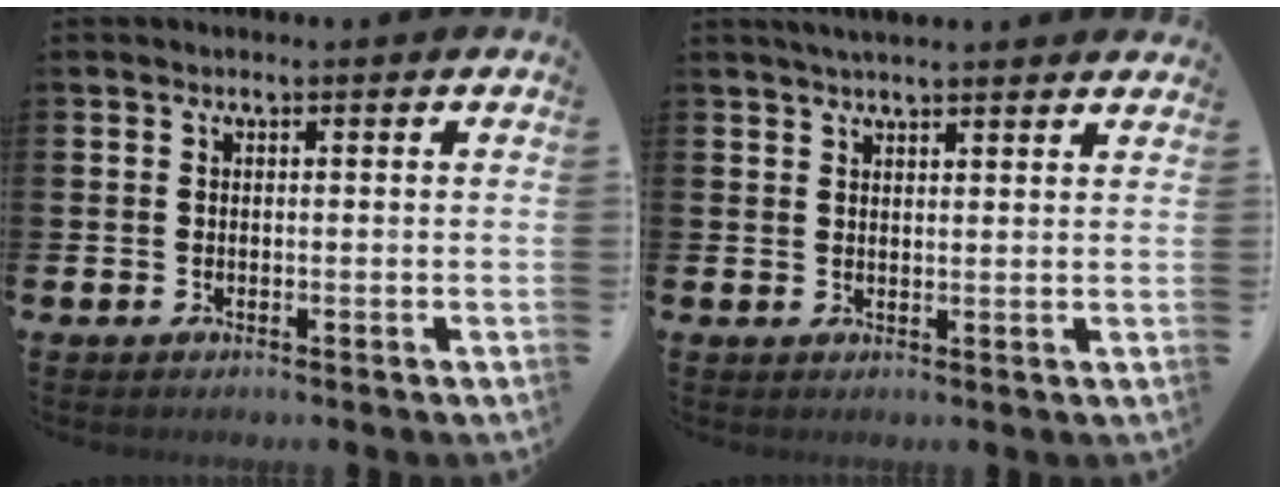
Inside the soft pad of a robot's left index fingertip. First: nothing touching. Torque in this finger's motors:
{"motor_torque": [0.99, -1.15, 0.43, 0.11]}